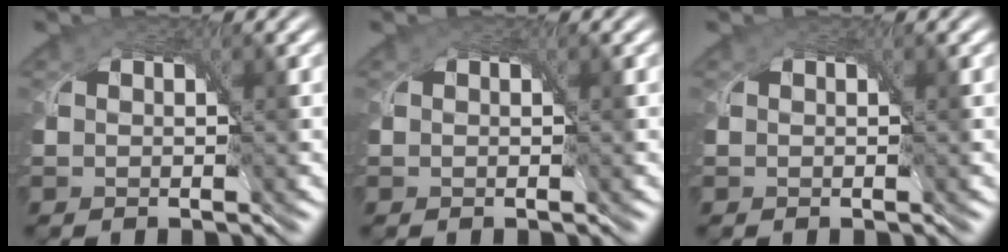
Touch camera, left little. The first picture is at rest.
{"total": 0.0}
{"total": 0.0}